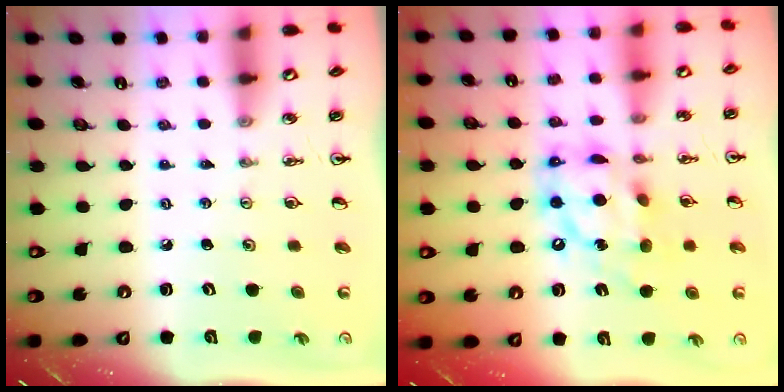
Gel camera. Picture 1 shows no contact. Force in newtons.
{"total": 14.4, "press": 14.3, "slide": 1.1}